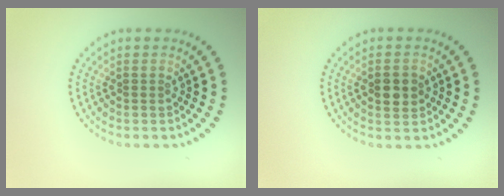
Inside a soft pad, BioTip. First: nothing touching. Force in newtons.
{"total": 2.3, "press": 2.3, "slide": 0.1}